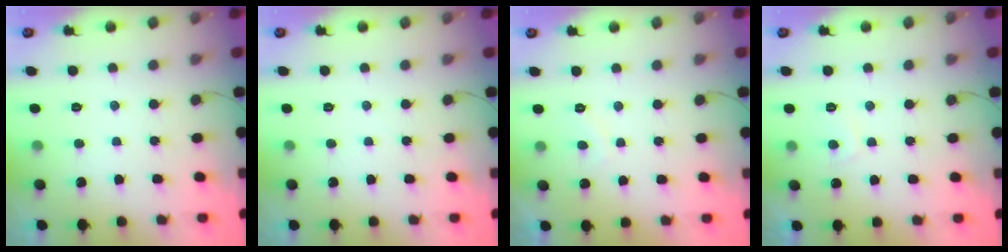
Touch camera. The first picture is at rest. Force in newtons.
{"total": 0.0}
{"total": 1.3, "press": 1.1, "slide": 0.7}
{"total": 2.1, "press": 2.0, "slide": 0.6}